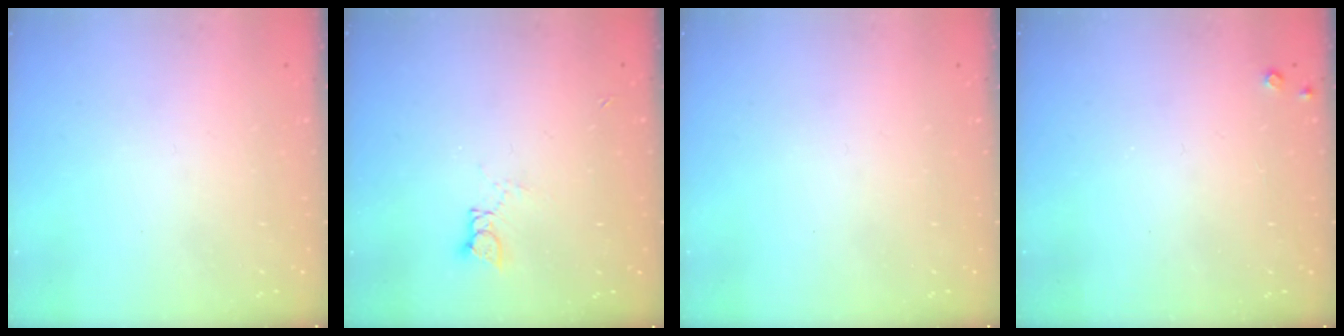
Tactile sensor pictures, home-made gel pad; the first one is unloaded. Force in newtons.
{"total": 3.1, "press": 3.1, "slide": 0.2}
{"total": 0.0}
{"total": 3.2, "press": 3.2, "slide": 0.5}